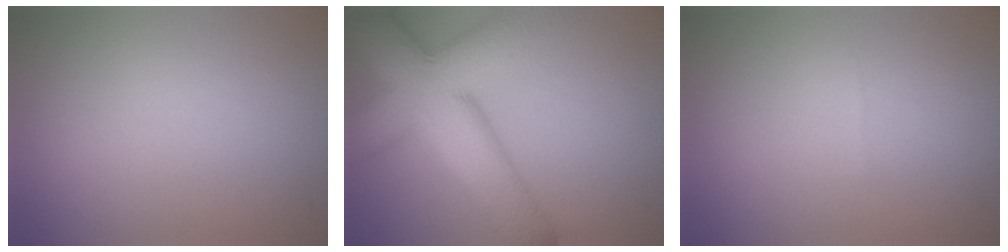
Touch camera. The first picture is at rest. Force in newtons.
{"total": 11.8, "press": 11.8, "slide": 0.9}
{"total": 0.0}